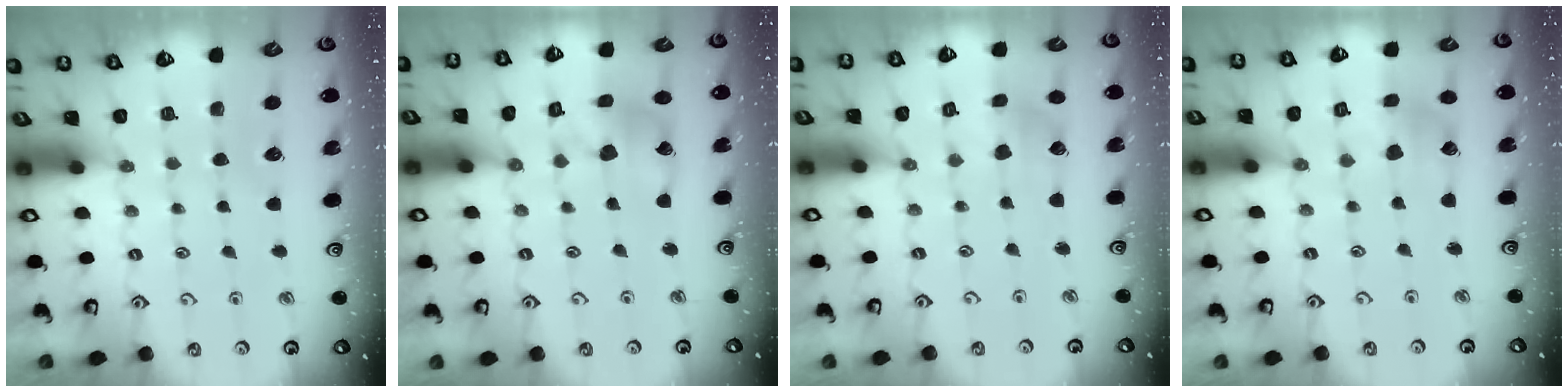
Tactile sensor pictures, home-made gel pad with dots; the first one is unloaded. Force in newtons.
{"total": 10.9, "press": 10.8, "slide": 1.4}
{"total": 2.3, "press": 2.3, "slide": 0.3}
{"total": 2.7, "press": 2.7, "slide": 0.5}